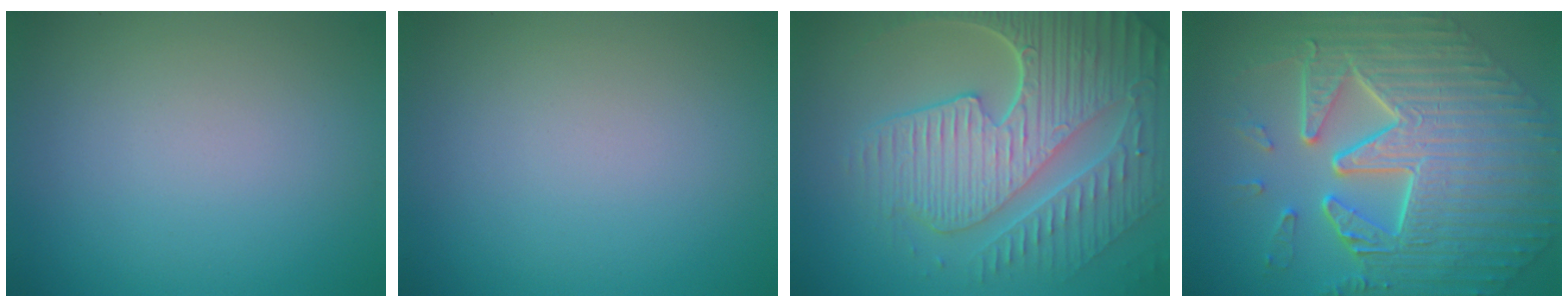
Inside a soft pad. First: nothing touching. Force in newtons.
{"total": 0.0}
{"total": 9.7, "press": 6.6, "slide": 7.2}
{"total": 10.8, "press": 7.4, "slide": 7.9}